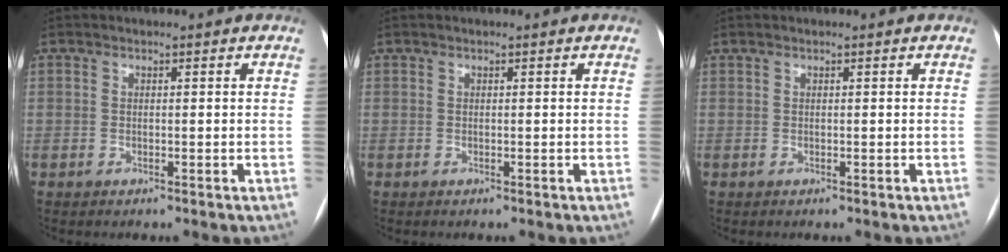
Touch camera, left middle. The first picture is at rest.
{"total": 0.0}
{"total": 0.0}